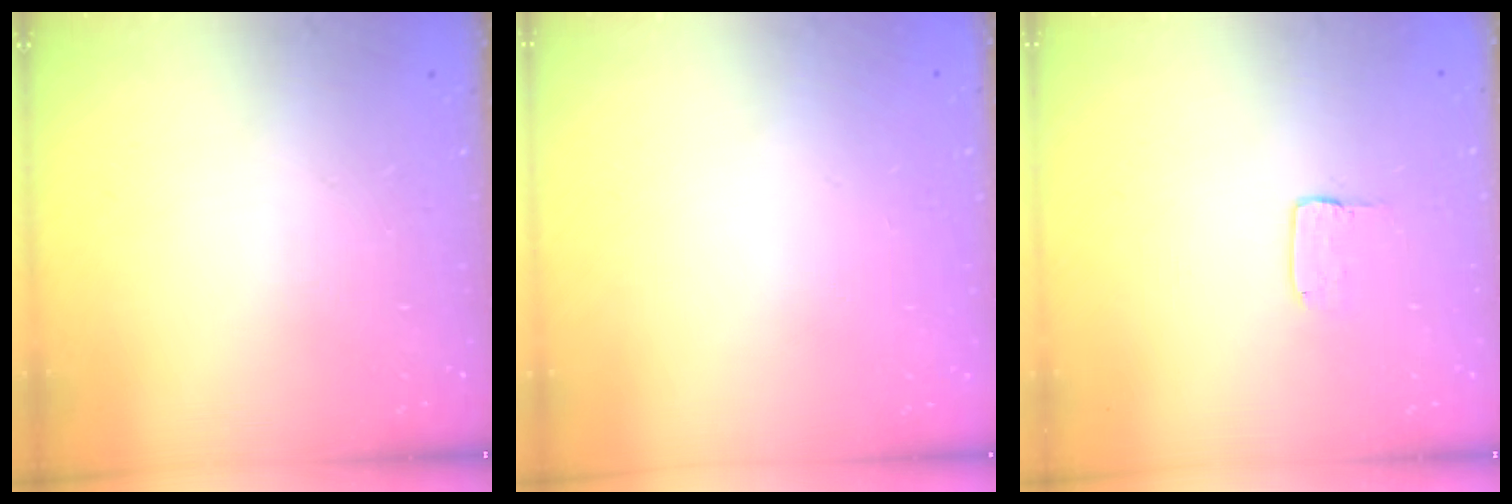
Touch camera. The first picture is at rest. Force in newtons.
{"total": 0.0}
{"total": 2.0, "press": 2.0, "slide": 0.0}